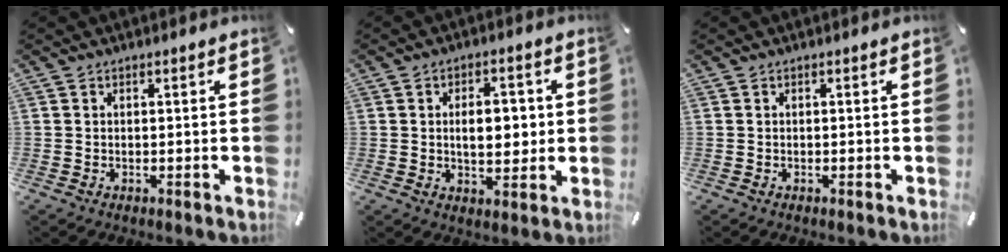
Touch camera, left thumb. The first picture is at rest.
{"total": 8.2, "force": [0.6, 5.0, 6.5], "torque": [-0.087, 0.001, 0.003]}
{"total": 0.0}